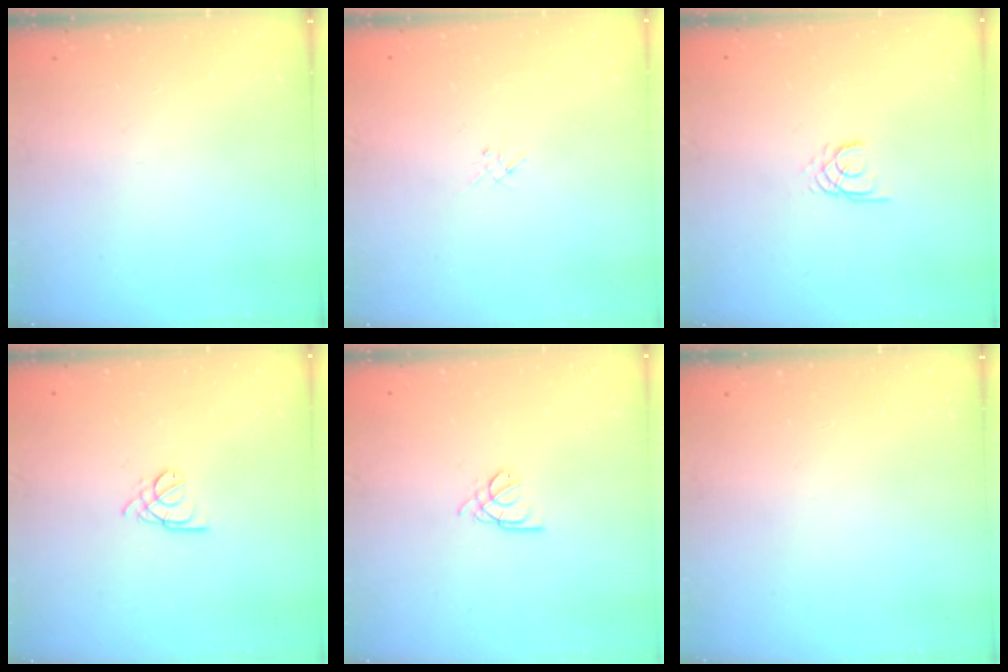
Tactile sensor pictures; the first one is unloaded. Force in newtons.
{"total": 1.3, "press": 1.2, "slide": 0.5}
{"total": 2.4, "press": 2.4, "slide": 0.1}
{"total": 2.6, "press": 2.6, "slide": 0.6}
{"total": 2.2, "press": 2.1, "slide": 0.5}
{"total": 0.0}